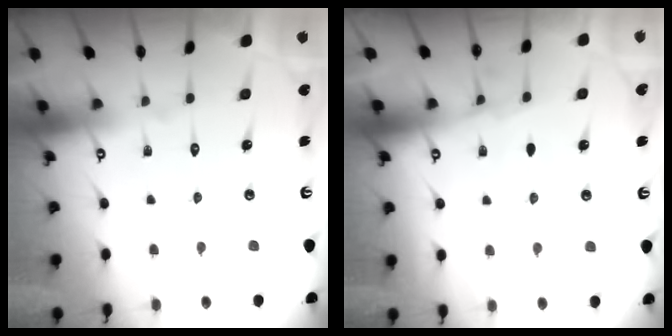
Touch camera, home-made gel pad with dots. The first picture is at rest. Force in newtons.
{"total": 3.8, "press": 3.8, "slide": 0.5}